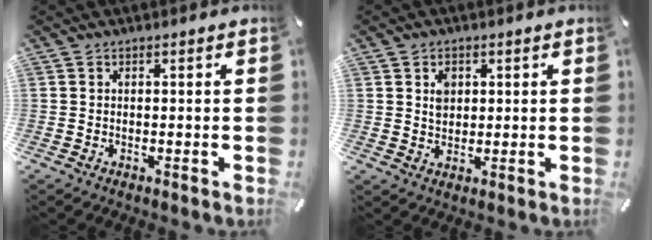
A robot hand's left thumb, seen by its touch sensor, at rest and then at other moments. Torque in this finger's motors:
{"motor_torque": [0.45, 0.65, 0.33, -0.40, 0.00]}